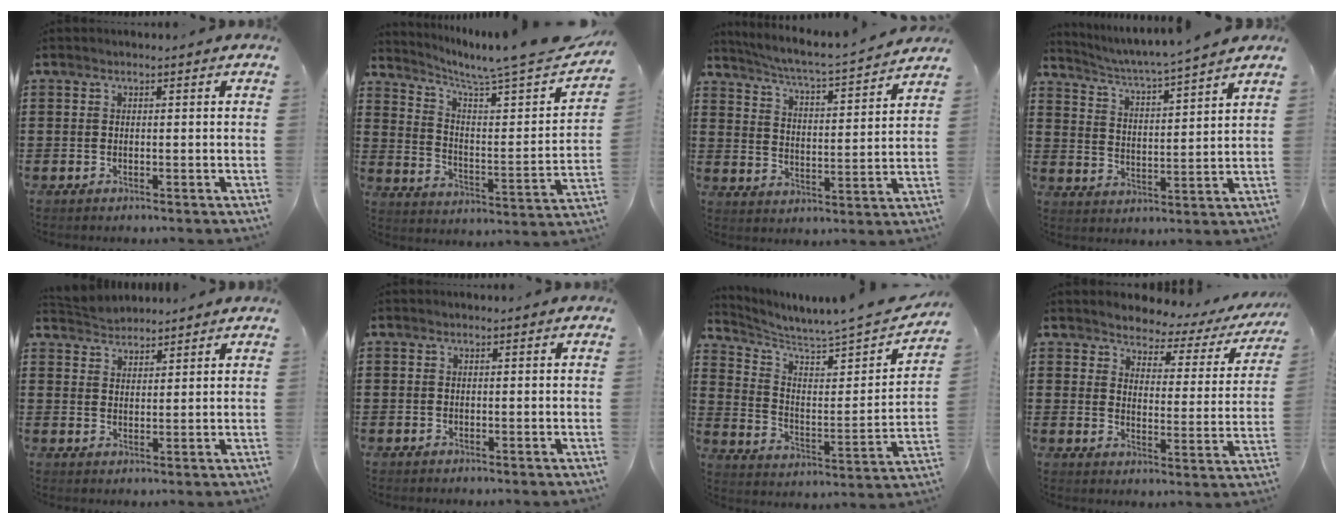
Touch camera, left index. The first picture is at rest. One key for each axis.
{"total": 5.8, "fx": 4.7, "fy": -0.4, "fz": 3.4, "tx": -0.073, "ty": -0.052, "tz": 0.064}
{"total": 4.2, "fx": 3.9, "fy": -0.4, "fz": 1.5, "tx": -0.050, "ty": -0.038, "tz": 0.059}
{"total": 3.8, "fx": 3.5, "fy": -0.8, "fz": 1.2, "tx": -0.043, "ty": -0.035, "tz": 0.051}
{"total": 2.9, "fx": 2.8, "fy": 0.4, "fz": -0.5, "tx": -0.001, "ty": -0.007, "tz": 0.052}
{"total": 0.0}
{"total": 3.5, "fx": 3.1, "fy": 0.2, "fz": 1.7, "tx": -0.054, "ty": -0.040, "tz": 0.041}
{"total": 2.9, "fx": 2.7, "fy": 1.0, "fz": 0.1, "tx": -0.025, "ty": -0.022, "tz": 0.039}